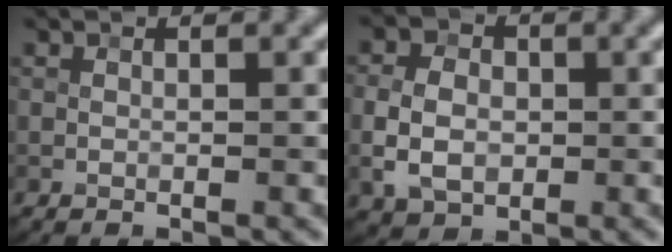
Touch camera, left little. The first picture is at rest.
{"total": 4.7, "force": [-0.6, 3.7, 2.9], "torque": [-0.052, 0.003, -0.018]}